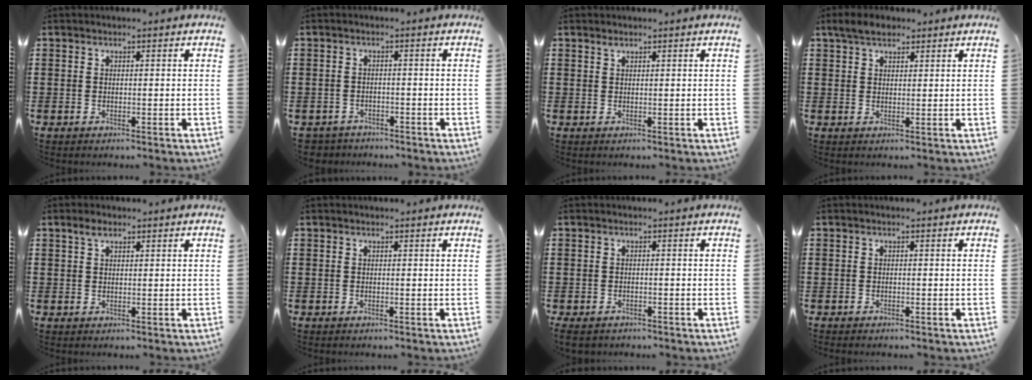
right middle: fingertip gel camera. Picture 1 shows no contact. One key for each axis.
{"total": 2.0, "fx": -2.0, "fy": 0.5, "fz": -0.3, "tx": -0.001, "ty": -0.002, "tz": -0.046}
{"total": 0.9, "fx": 0.8, "fy": 0.2, "fz": 0.3, "tx": -0.008, "ty": 0.000, "tz": 0.015}
{"total": 2.9, "fx": 2.4, "fy": 1.1, "fz": 1.2, "tx": -0.021, "ty": 0.004, "tz": 0.044}
{"total": 2.1, "fx": 1.5, "fy": 0.9, "fz": 1.2, "tx": -0.027, "ty": 0.004, "tz": 0.027}
{"total": 0.0}
{"total": 1.4, "fx": -1.3, "fy": 0.4, "fz": 0.2, "tx": -0.006, "ty": -0.001, "tz": -0.029}
{"total": 0.5, "fx": -0.5, "fy": 0.1, "fz": 0.0, "tx": 0.001, "ty": -0.002, "tz": -0.011}